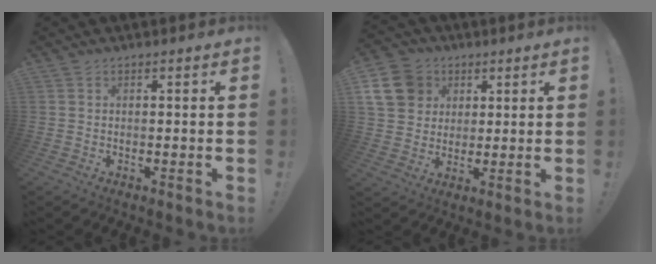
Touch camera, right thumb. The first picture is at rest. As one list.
[{"total": 13.6, "force": [4.7, 11.6, 5.4], "torque": [-0.074, -0.016, 0.097]}]